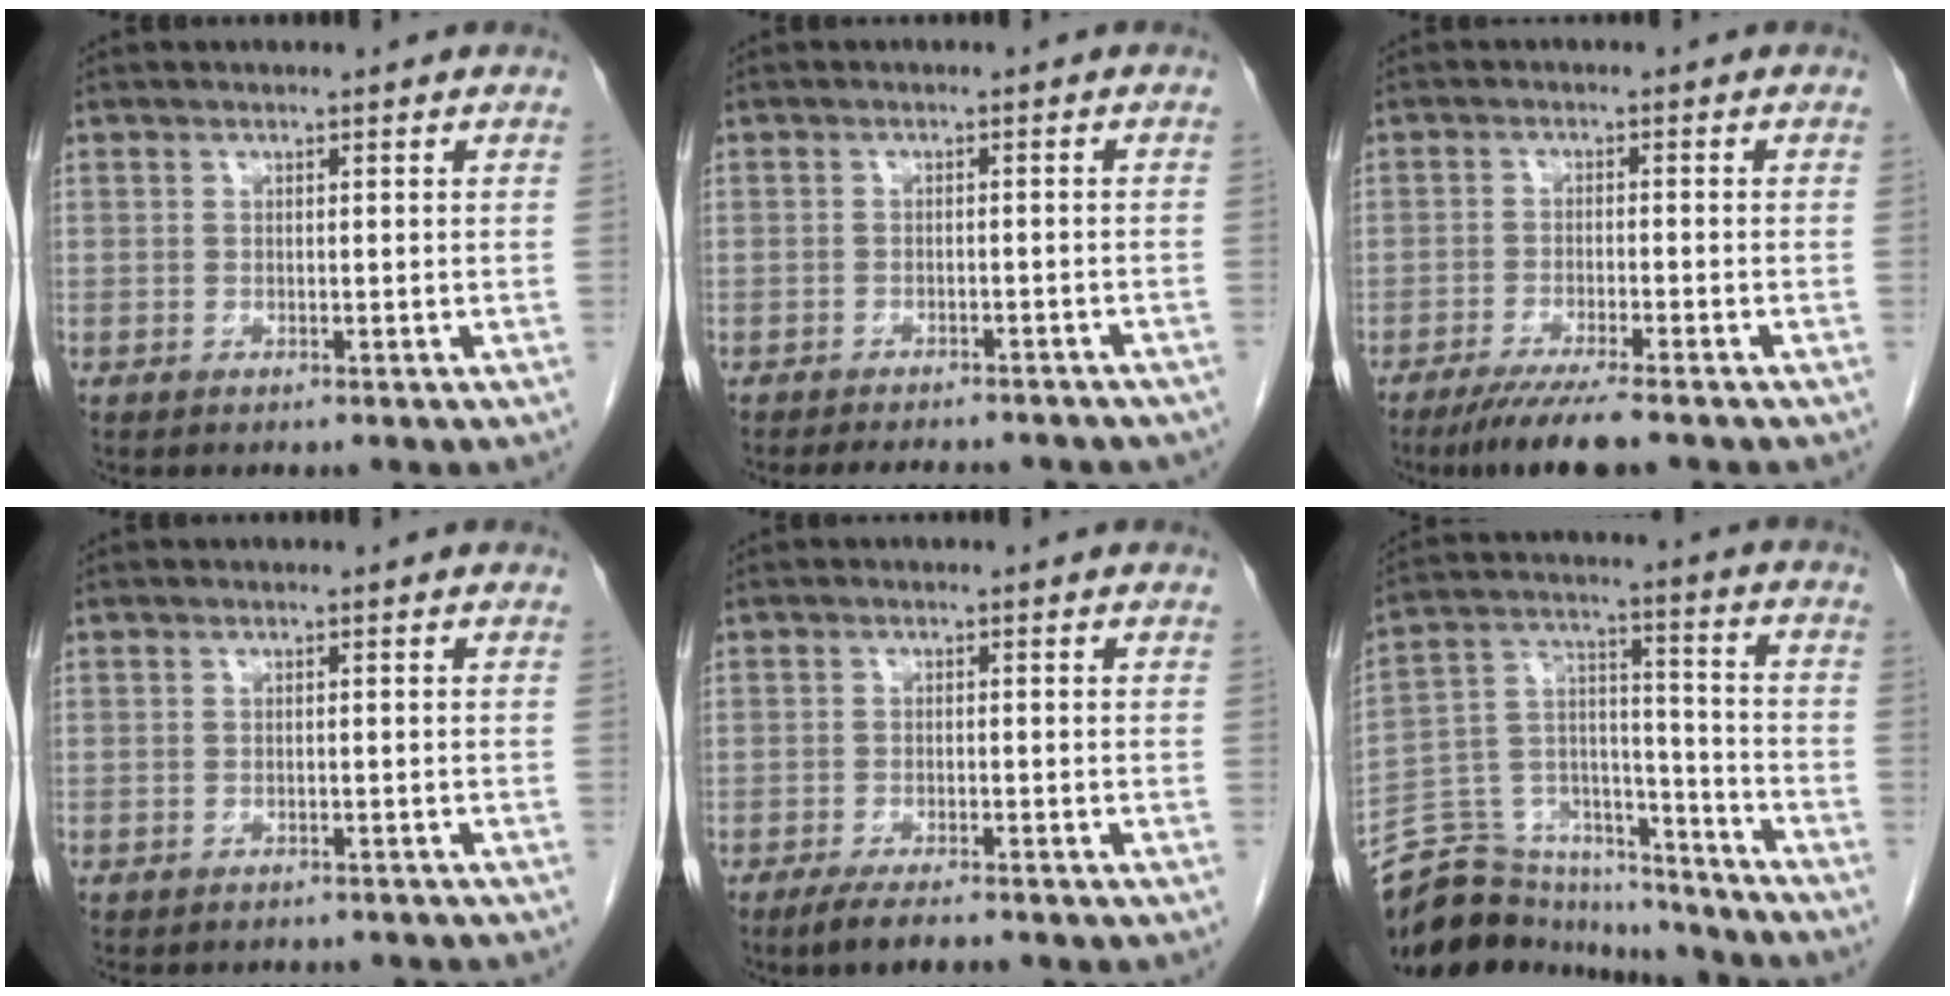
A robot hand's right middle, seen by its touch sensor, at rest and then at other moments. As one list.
[{"total": 10.9, "force": [-9.6, 3.1, 4.1], "torque": [-0.054, 0.002, -0.103]}, {"total": 7.3, "force": [-5.6, 0.1, 4.7], "torque": [-0.074, -0.018, -0.091]}, {"total": 4.4, "force": [-3.9, 1.8, 1.0], "torque": [-0.012, 0.001, -0.044]}, {"total": 4.2, "force": [-3.3, 0.7, 2.4], "torque": [-0.046, -0.008, -0.055]}, {"total": 15.9, "force": [-14.5, 5.5, 3.6], "torque": [-0.079, 0.031, -0.230]}]